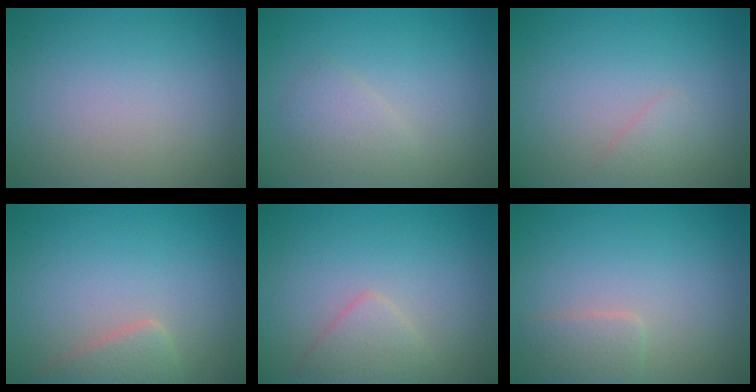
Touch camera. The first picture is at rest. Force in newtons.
{"total": 1.5, "press": 1.5, "slide": 0.1}
{"total": 0.9, "press": 0.9, "slide": 0.0}
{"total": 2.6, "press": 2.6, "slide": 0.3}
{"total": 2.1, "press": 2.1, "slide": 0.1}
{"total": 2.0, "press": 2.0, "slide": 0.0}